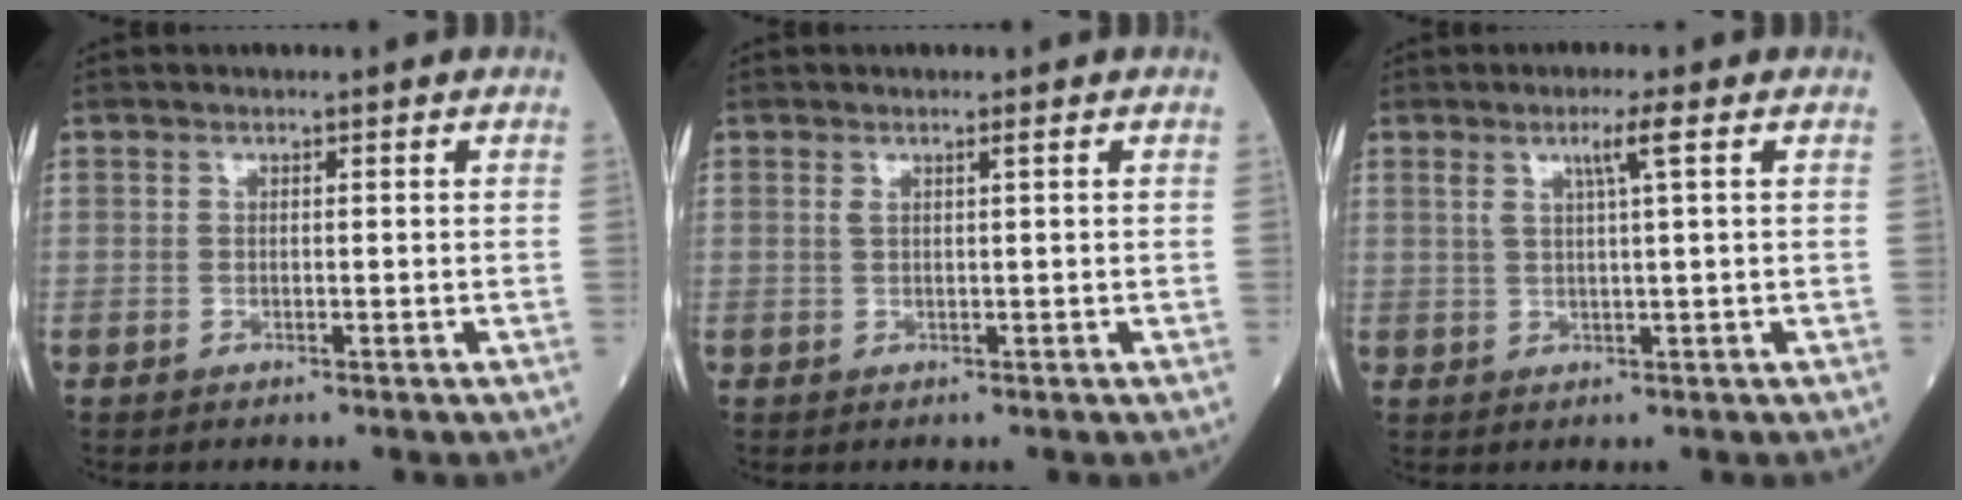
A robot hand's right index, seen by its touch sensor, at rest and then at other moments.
{"total": 1.0, "force": [0.5, -0.1, 0.8], "torque": [-0.023, 0.007, 0.014]}
{"total": 3.3, "force": [1.5, -0.6, 2.9], "torque": [-0.059, 0.002, 0.032]}